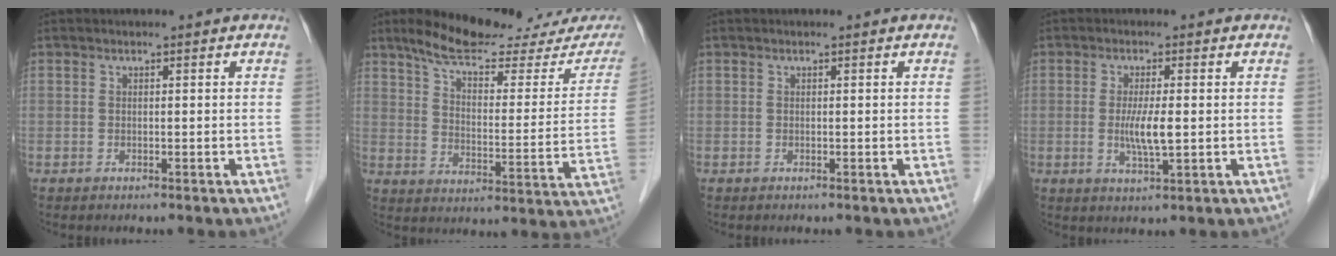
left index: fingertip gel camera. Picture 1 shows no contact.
{"total": 22.0, "force": [19.1, 4.8, 9.8], "torque": [-0.131, -0.019, 0.247]}
{"total": 0.0}
{"total": 4.4, "force": [-0.2, 0.5, 4.4], "torque": [-0.089, -0.008, -0.002]}